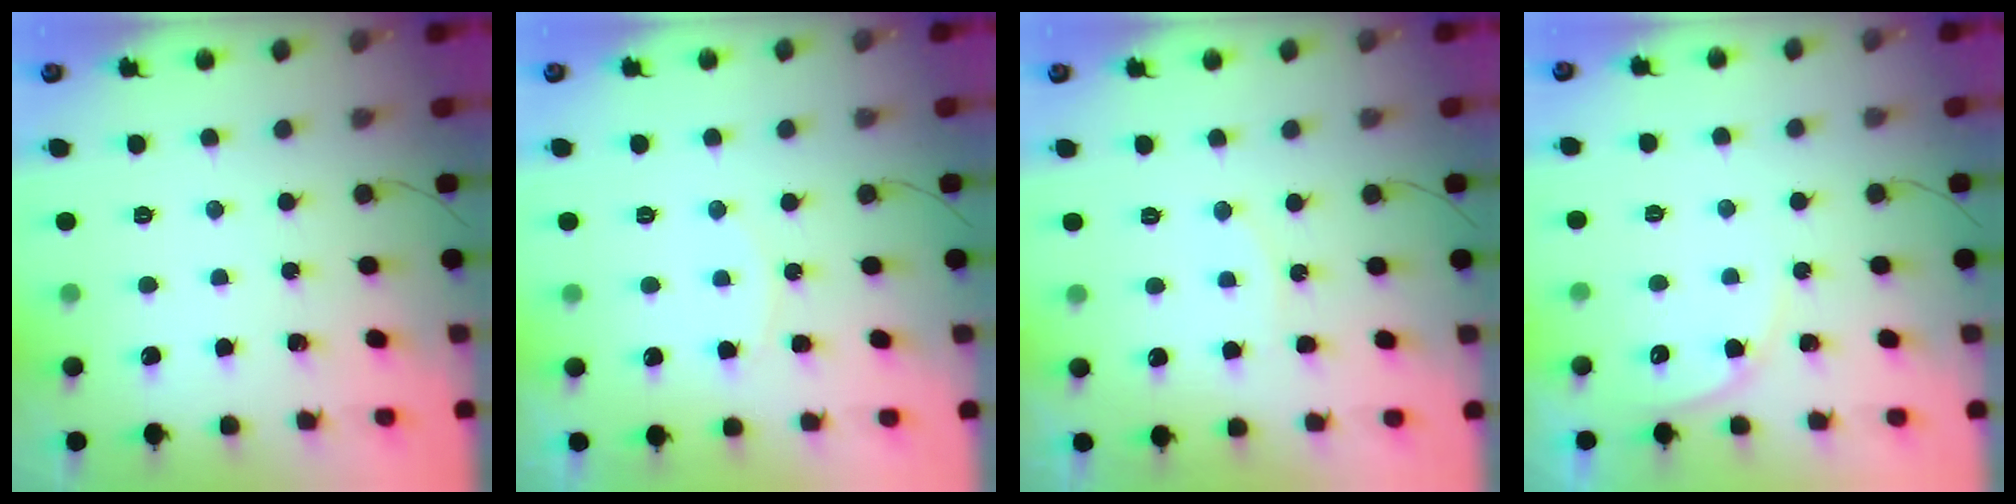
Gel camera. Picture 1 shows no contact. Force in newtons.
{"total": 4.7, "press": 4.6, "slide": 0.3}
{"total": 5.1, "press": 4.7, "slide": 2.1}
{"total": 4.6, "press": 4.6, "slide": 0.5}